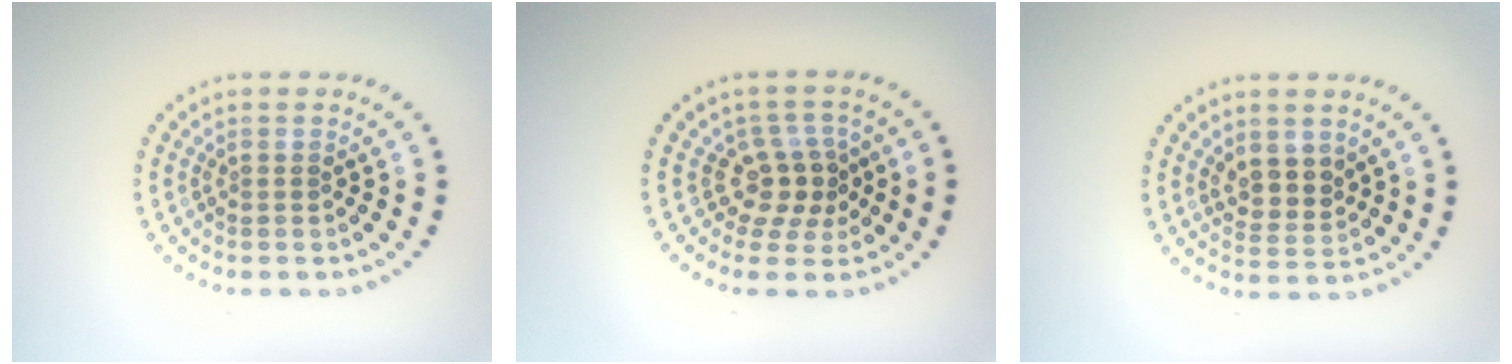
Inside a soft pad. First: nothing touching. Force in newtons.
{"total": 3.0, "press": 2.3, "slide": 1.8}
{"total": 2.7, "press": 2.3, "slide": 1.3}